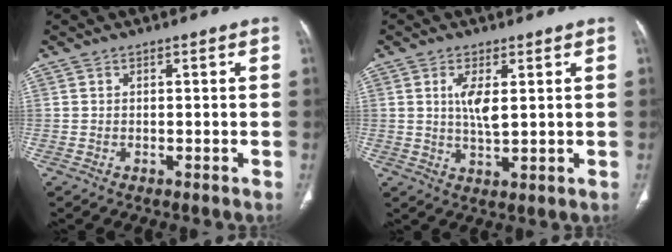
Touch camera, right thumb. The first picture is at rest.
{"total": 5.3, "force": [1.4, 1.7, 4.8], "torque": [-0.098, -0.017, 0.028]}